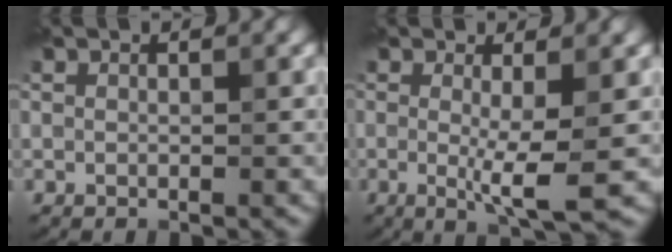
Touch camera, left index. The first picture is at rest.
{"total": 4.1, "force": [-0.3, 0.5, 4.0], "torque": [-0.069, -0.015, -0.004]}